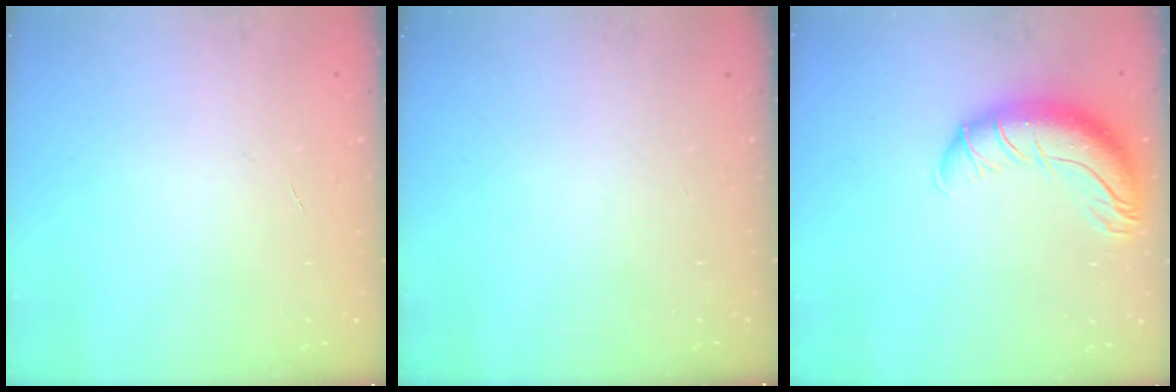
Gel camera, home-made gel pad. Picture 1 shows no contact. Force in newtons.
{"total": 0.0}
{"total": 13.1, "press": 12.7, "slide": 3.1}